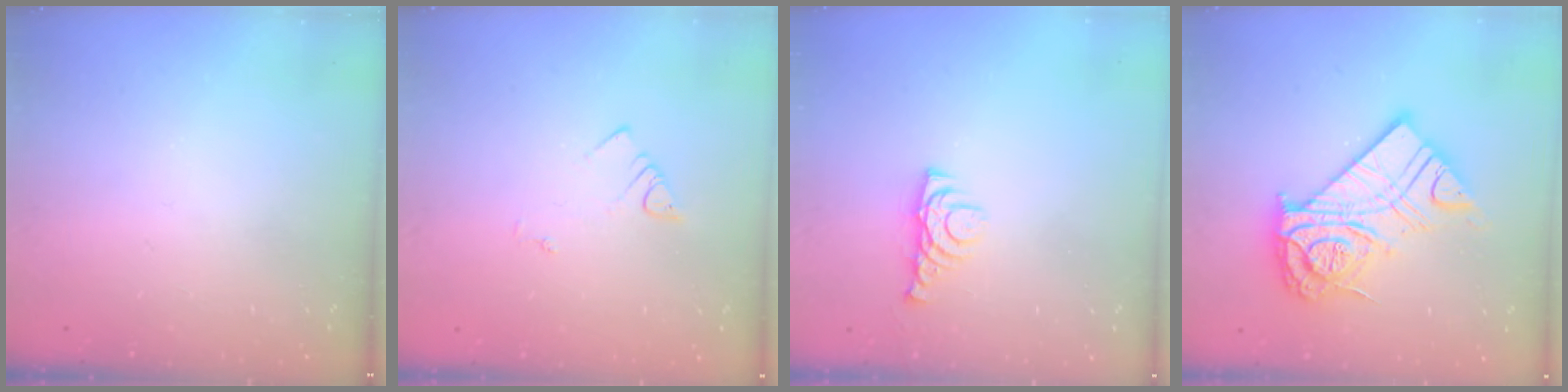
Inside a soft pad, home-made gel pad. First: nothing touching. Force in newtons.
{"total": 2.1, "press": 2.1, "slide": 0.4}
{"total": 5.5, "press": 5.4, "slide": 1.1}
{"total": 20.3, "press": 20.1, "slide": 2.2}